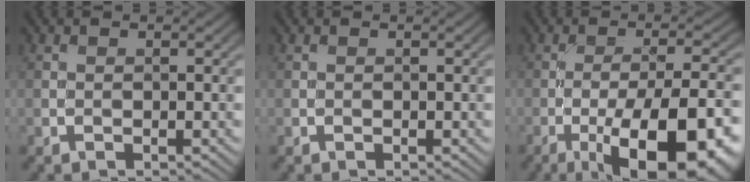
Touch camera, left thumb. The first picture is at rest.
{"total": 0.0}
{"total": 15.9, "force": [-7.4, 5.1, 13.1], "torque": [-0.174, 0.002, -0.103]}